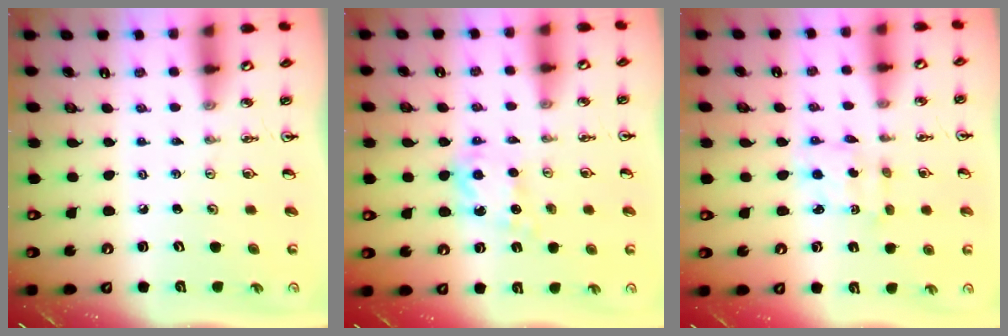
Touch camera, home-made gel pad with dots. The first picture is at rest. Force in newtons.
{"total": 7.4, "press": 7.4, "slide": 0.5}
{"total": 2.1, "press": 2.0, "slide": 0.8}